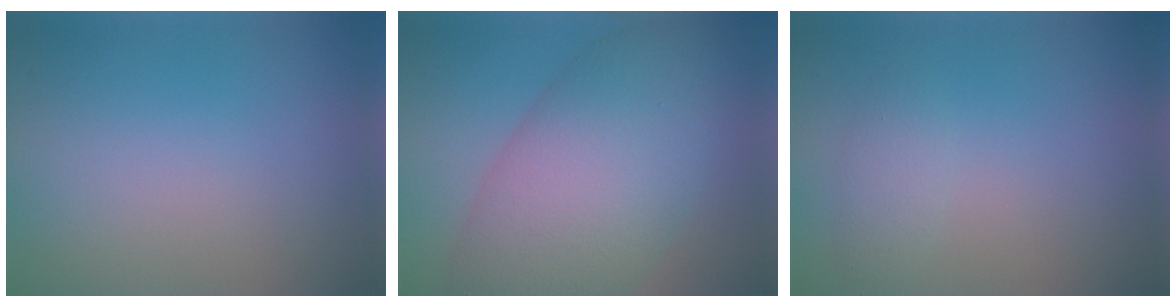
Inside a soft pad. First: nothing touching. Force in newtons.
{"total": 11.3, "press": 11.3, "slide": 0.4}
{"total": 1.5, "press": 1.5, "slide": 0.1}